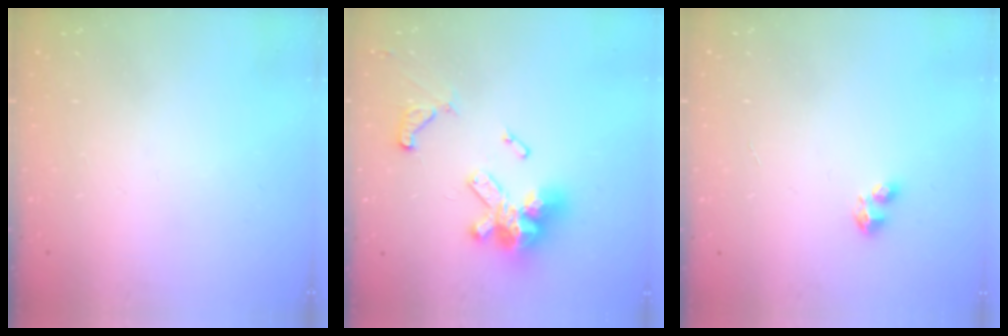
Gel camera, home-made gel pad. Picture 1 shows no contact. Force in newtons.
{"total": 15.9, "press": 15.7, "slide": 1.9}
{"total": 3.4, "press": 3.4, "slide": 0.5}